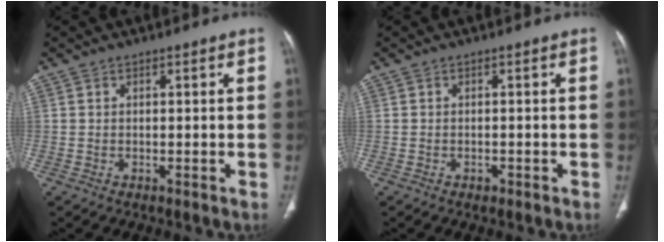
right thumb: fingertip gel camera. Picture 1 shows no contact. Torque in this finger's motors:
{"motor_torque": [0.34, 0.01, 0.17, -0.10, 0.05]}